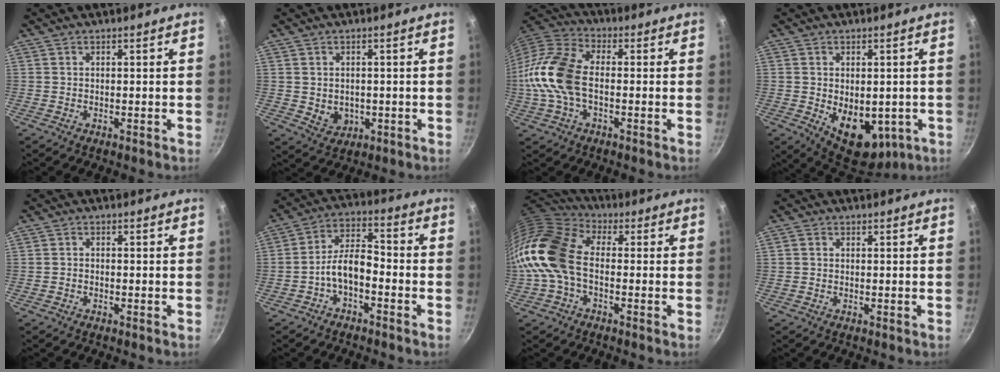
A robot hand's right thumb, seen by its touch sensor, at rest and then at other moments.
{"total": 4.3, "force": [-0.3, 3.5, 2.4], "torque": [-0.027, -0.004, 0.007]}
{"total": 15.2, "force": [-1.4, 8.9, 12.2], "torque": [-0.237, 0.035, -0.044]}
{"total": 12.6, "force": [-2.5, 8.1, 9.4], "torque": [-0.102, -0.018, -0.013]}
{"total": 1.0, "force": [-0.7, 0.5, 0.4], "torque": [-0.013, 0.007, -0.016]}
{"total": 7.5, "force": [-3.3, 3.7, 5.6], "torque": [-0.094, 0.050, -0.067]}
{"total": 13.9, "force": [-1.7, 8.9, 10.5], "torque": [-0.195, 0.031, -0.052]}
{"total": 0.7, "force": [0.1, 0.6, 0.3], "torque": [-0.005, 0.004, 0.000]}